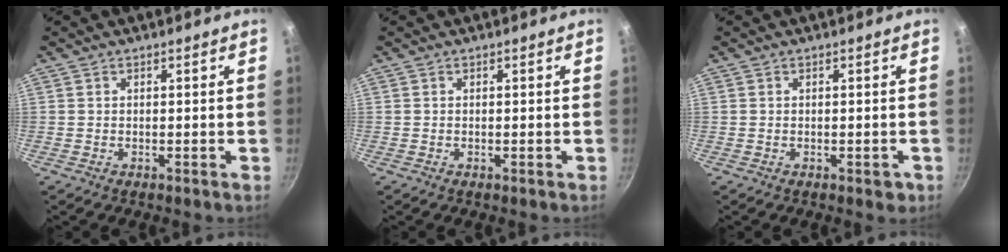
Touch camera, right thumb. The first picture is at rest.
{"total": 0.0}
{"total": 1.9, "force": [-0.8, 0.9, 1.5], "torque": [-0.015, 0.000, -0.009]}